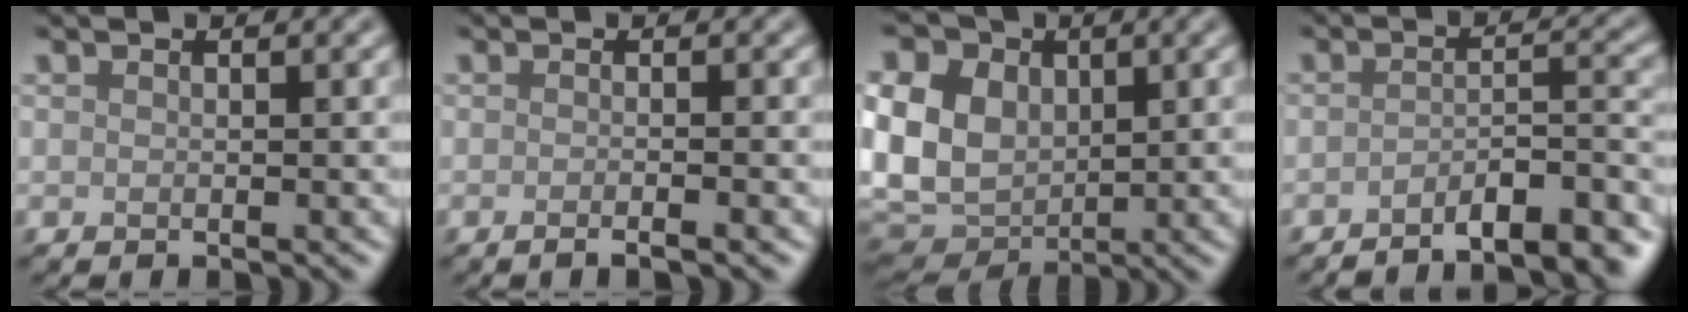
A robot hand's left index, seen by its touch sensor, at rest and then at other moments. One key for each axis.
{"total": 1.9, "fx": -0.7, "fy": 0.6, "fz": 1.7, "tx": -0.009, "ty": -0.004, "tz": -0.017}
{"total": 13.6, "fx": 3.1, "fy": 10.2, "fz": 8.5, "tx": -0.208, "ty": 0.020, "tz": 0.046}
{"total": 7.0, "fx": -5.3, "fy": 1.6, "fz": 4.3, "tx": -0.048, "ty": 0.012, "tz": -0.079}